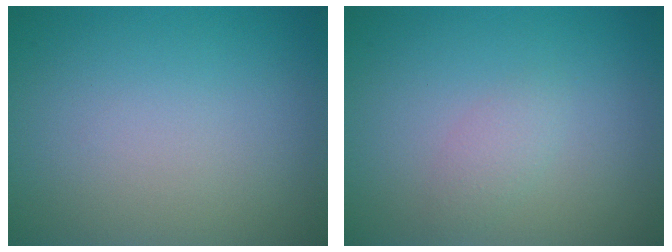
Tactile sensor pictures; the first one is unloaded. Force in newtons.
{"total": 1.3, "press": 1.3, "slide": 0.1}